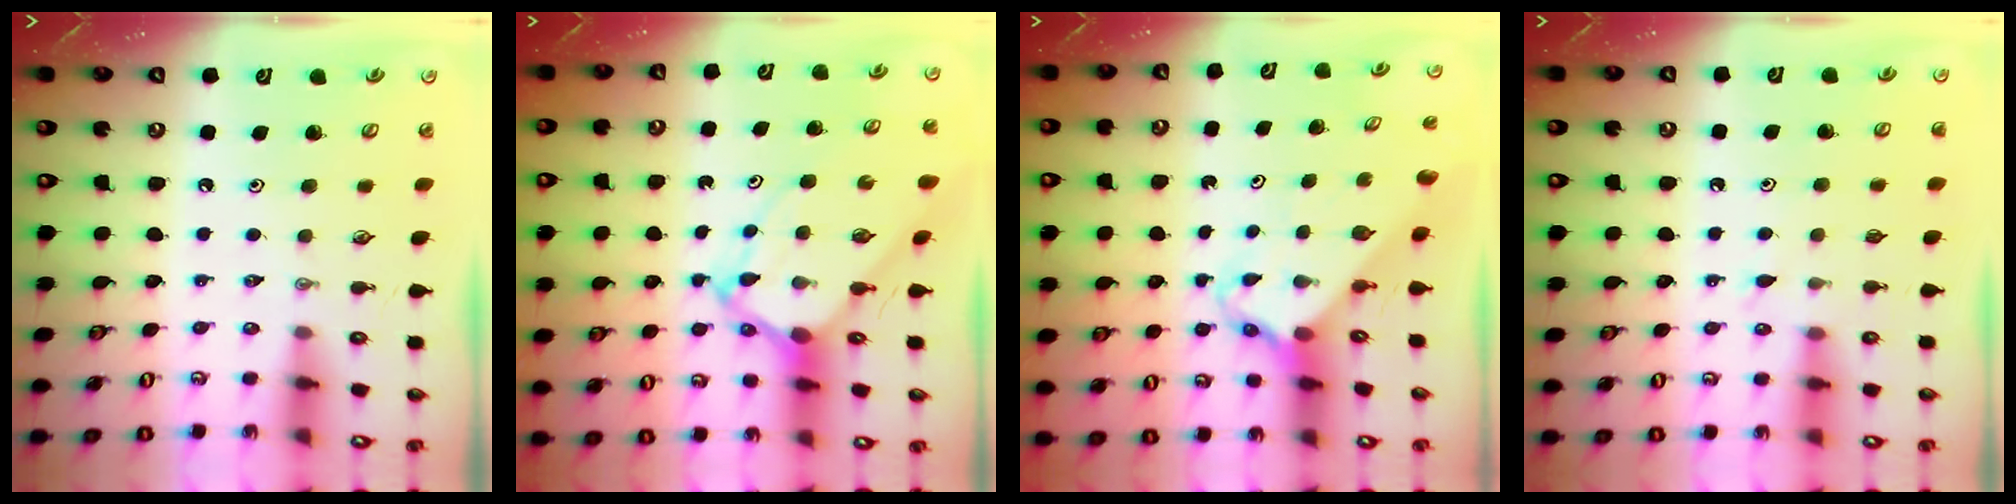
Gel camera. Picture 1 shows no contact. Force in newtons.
{"total": 6.9, "press": 6.9, "slide": 0.6}
{"total": 2.3, "press": 2.3, "slide": 0.2}
{"total": 6.1, "press": 6.1, "slide": 0.5}